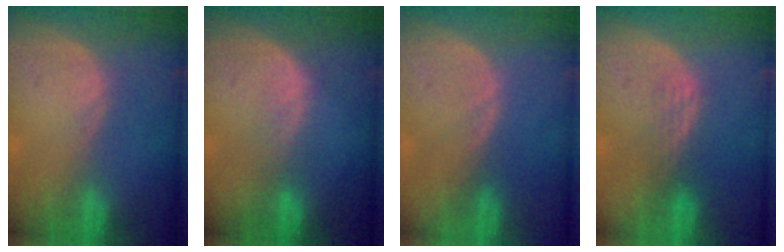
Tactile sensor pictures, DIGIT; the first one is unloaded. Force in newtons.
{"total": 2.0, "press": 2.0, "slide": 0.1}
{"total": 0.0}
{"total": 2.2, "press": 2.2, "slide": 0.2}